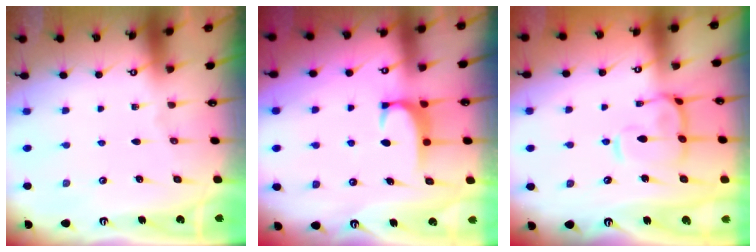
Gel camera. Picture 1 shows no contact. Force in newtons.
{"total": 2.0, "press": 1.9, "slide": 0.5}
{"total": 4.8, "press": 4.7, "slide": 1.0}